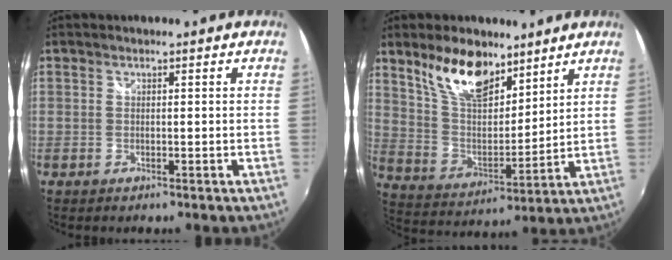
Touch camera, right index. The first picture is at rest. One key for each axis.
{"total": 14.0, "fx": 9.5, "fy": 6.4, "fz": 8.1, "tx": -0.152, "ty": 0.006, "tz": 0.184}